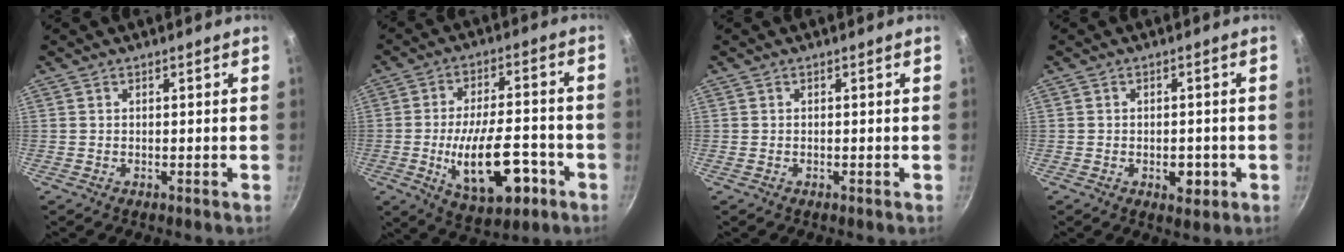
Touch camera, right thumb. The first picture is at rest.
{"total": 16.5, "force": [-5.4, 7.6, 13.6], "torque": [-0.207, 0.023, -0.076]}
{"total": 0.0}
{"total": 3.9, "force": [-1.2, 2.5, 2.8], "torque": [-0.022, 0.009, -0.013]}